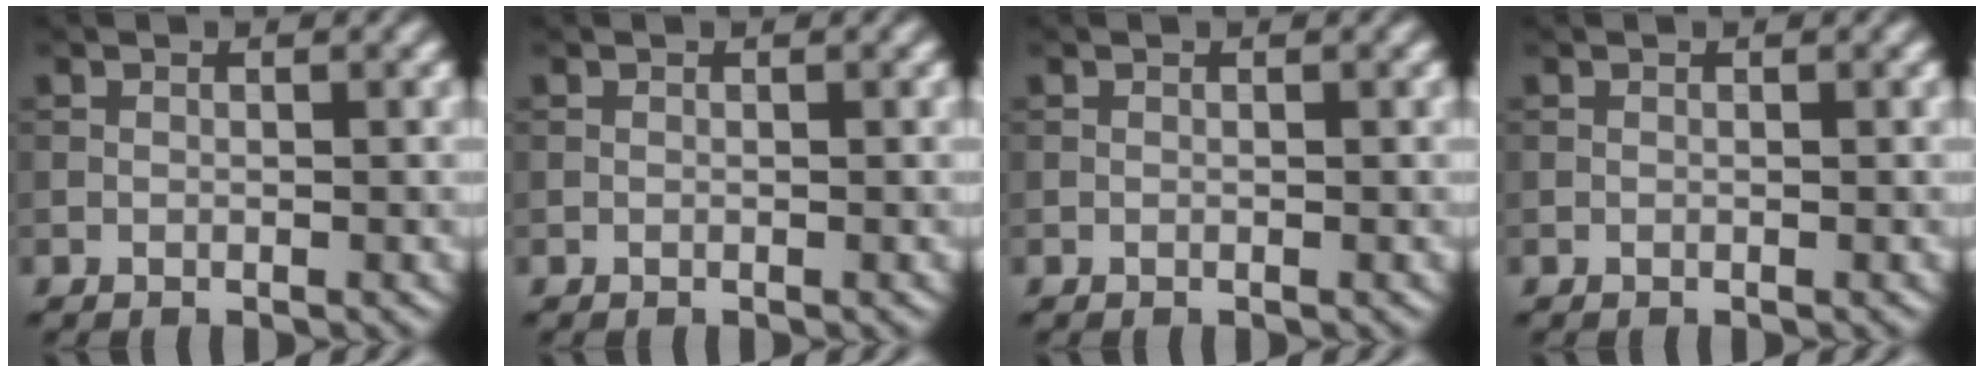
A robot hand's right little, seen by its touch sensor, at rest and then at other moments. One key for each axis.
{"total": 0.0}
{"total": 0.0}
{"total": 0.0}